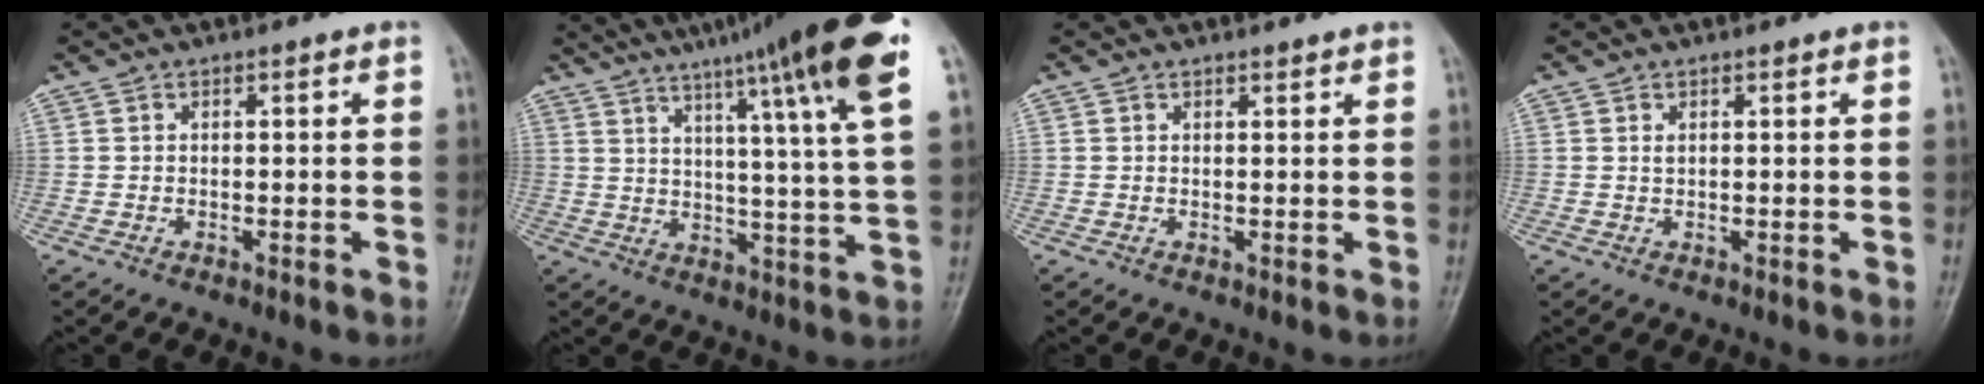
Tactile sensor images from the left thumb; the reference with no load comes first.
{"total": 21.0, "force": [12.6, 0.9, 16.8], "torque": [-0.239, -0.032, 0.168]}
{"total": 0.9, "force": [0.8, 0.1, 0.2], "torque": [-0.001, -0.005, 0.013]}
{"total": 0.8, "force": [0.4, 0.3, 0.6], "torque": [-0.009, 0.001, 0.008]}